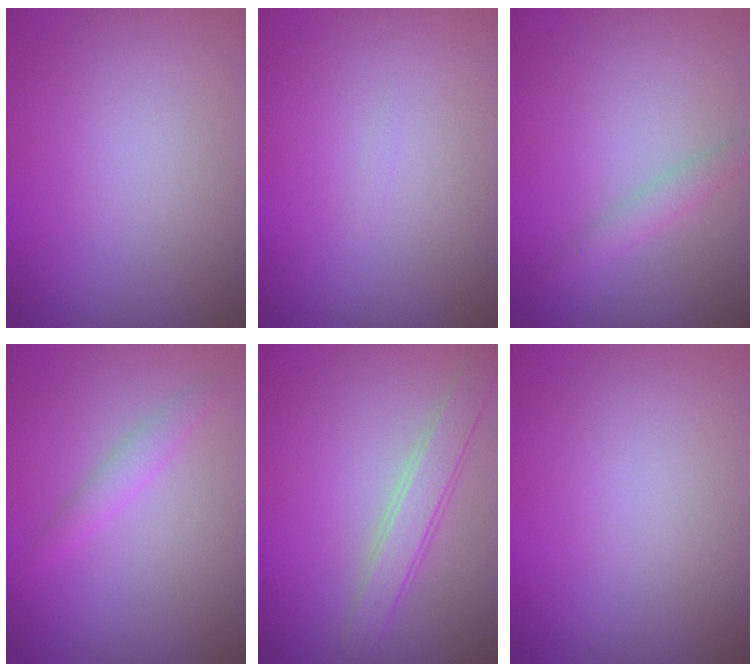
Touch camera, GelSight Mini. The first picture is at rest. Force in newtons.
{"total": 0.0}
{"total": 1.4, "press": 1.4, "slide": 0.0}
{"total": 1.4, "press": 1.4, "slide": 0.1}
{"total": 2.8, "press": 2.8, "slide": 0.2}
{"total": 0.0}